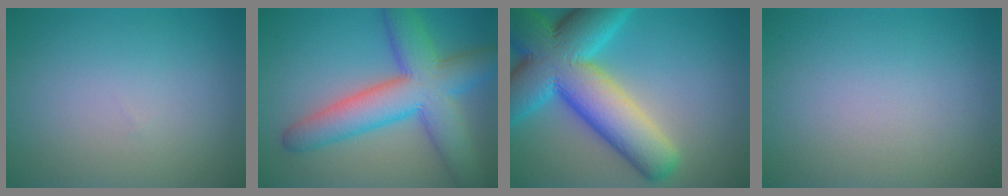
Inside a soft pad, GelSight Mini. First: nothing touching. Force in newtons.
{"total": 9.1, "press": 9.1, "slide": 0.4}
{"total": 13.8, "press": 13.8, "slide": 0.6}
{"total": 0.0}